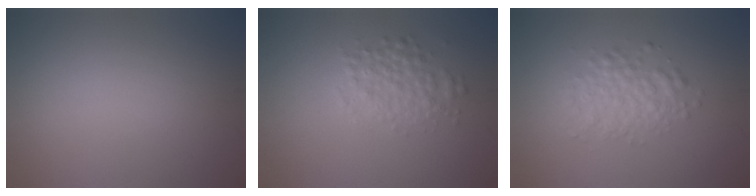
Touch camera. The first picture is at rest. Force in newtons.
{"total": 2.8, "press": 2.8, "slide": 0.1}
{"total": 3.0, "press": 3.0, "slide": 0.1}